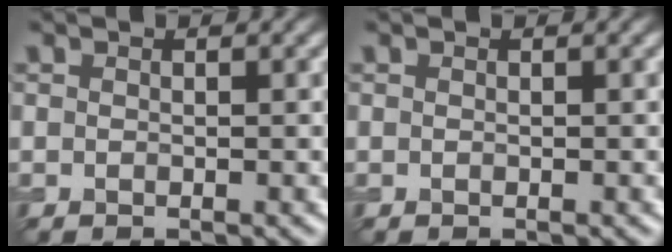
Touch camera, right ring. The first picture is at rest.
{"total": 0.0}